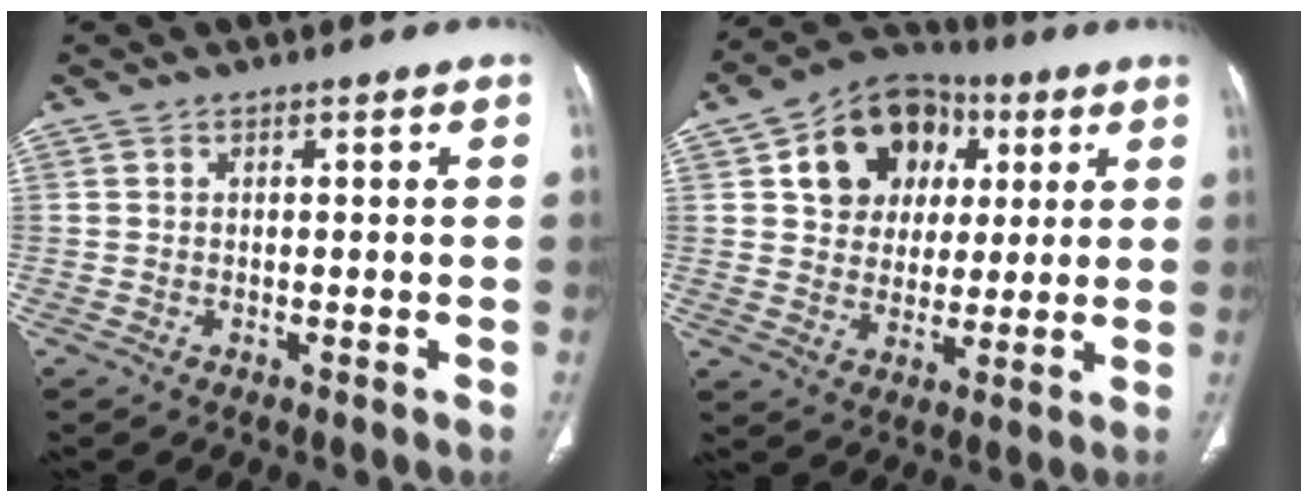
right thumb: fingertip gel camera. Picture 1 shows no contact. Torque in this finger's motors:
{"motor_torque": [-0.21, 0.28, 0.02, 0.02, 0.12]}